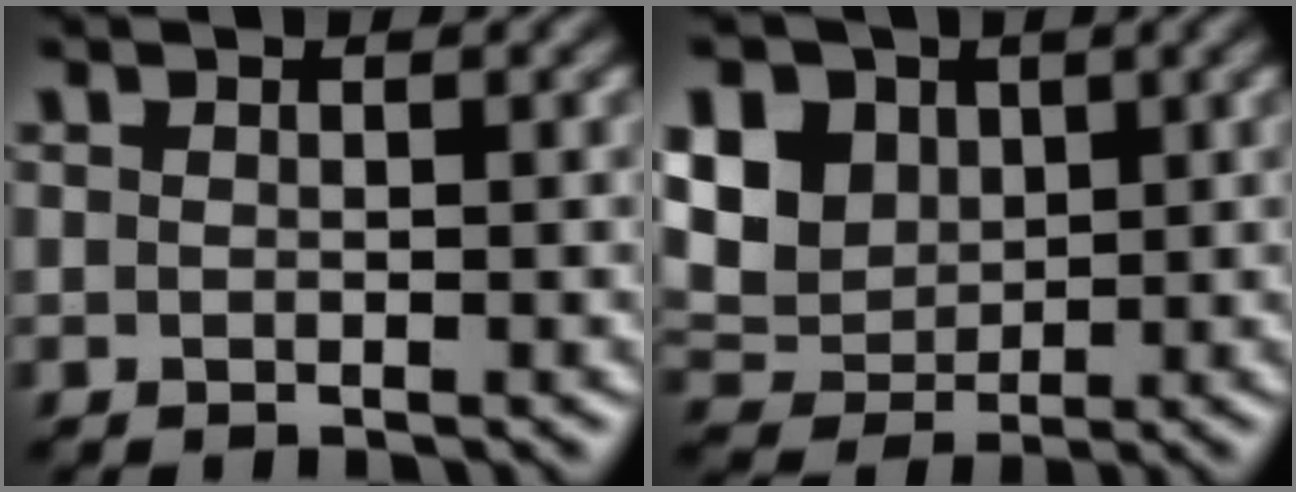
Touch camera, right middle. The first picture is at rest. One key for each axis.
{"total": 9.2, "fx": 3.4, "fy": 7.0, "fz": 4.8, "tx": -0.109, "ty": 0.024, "tz": 0.052}